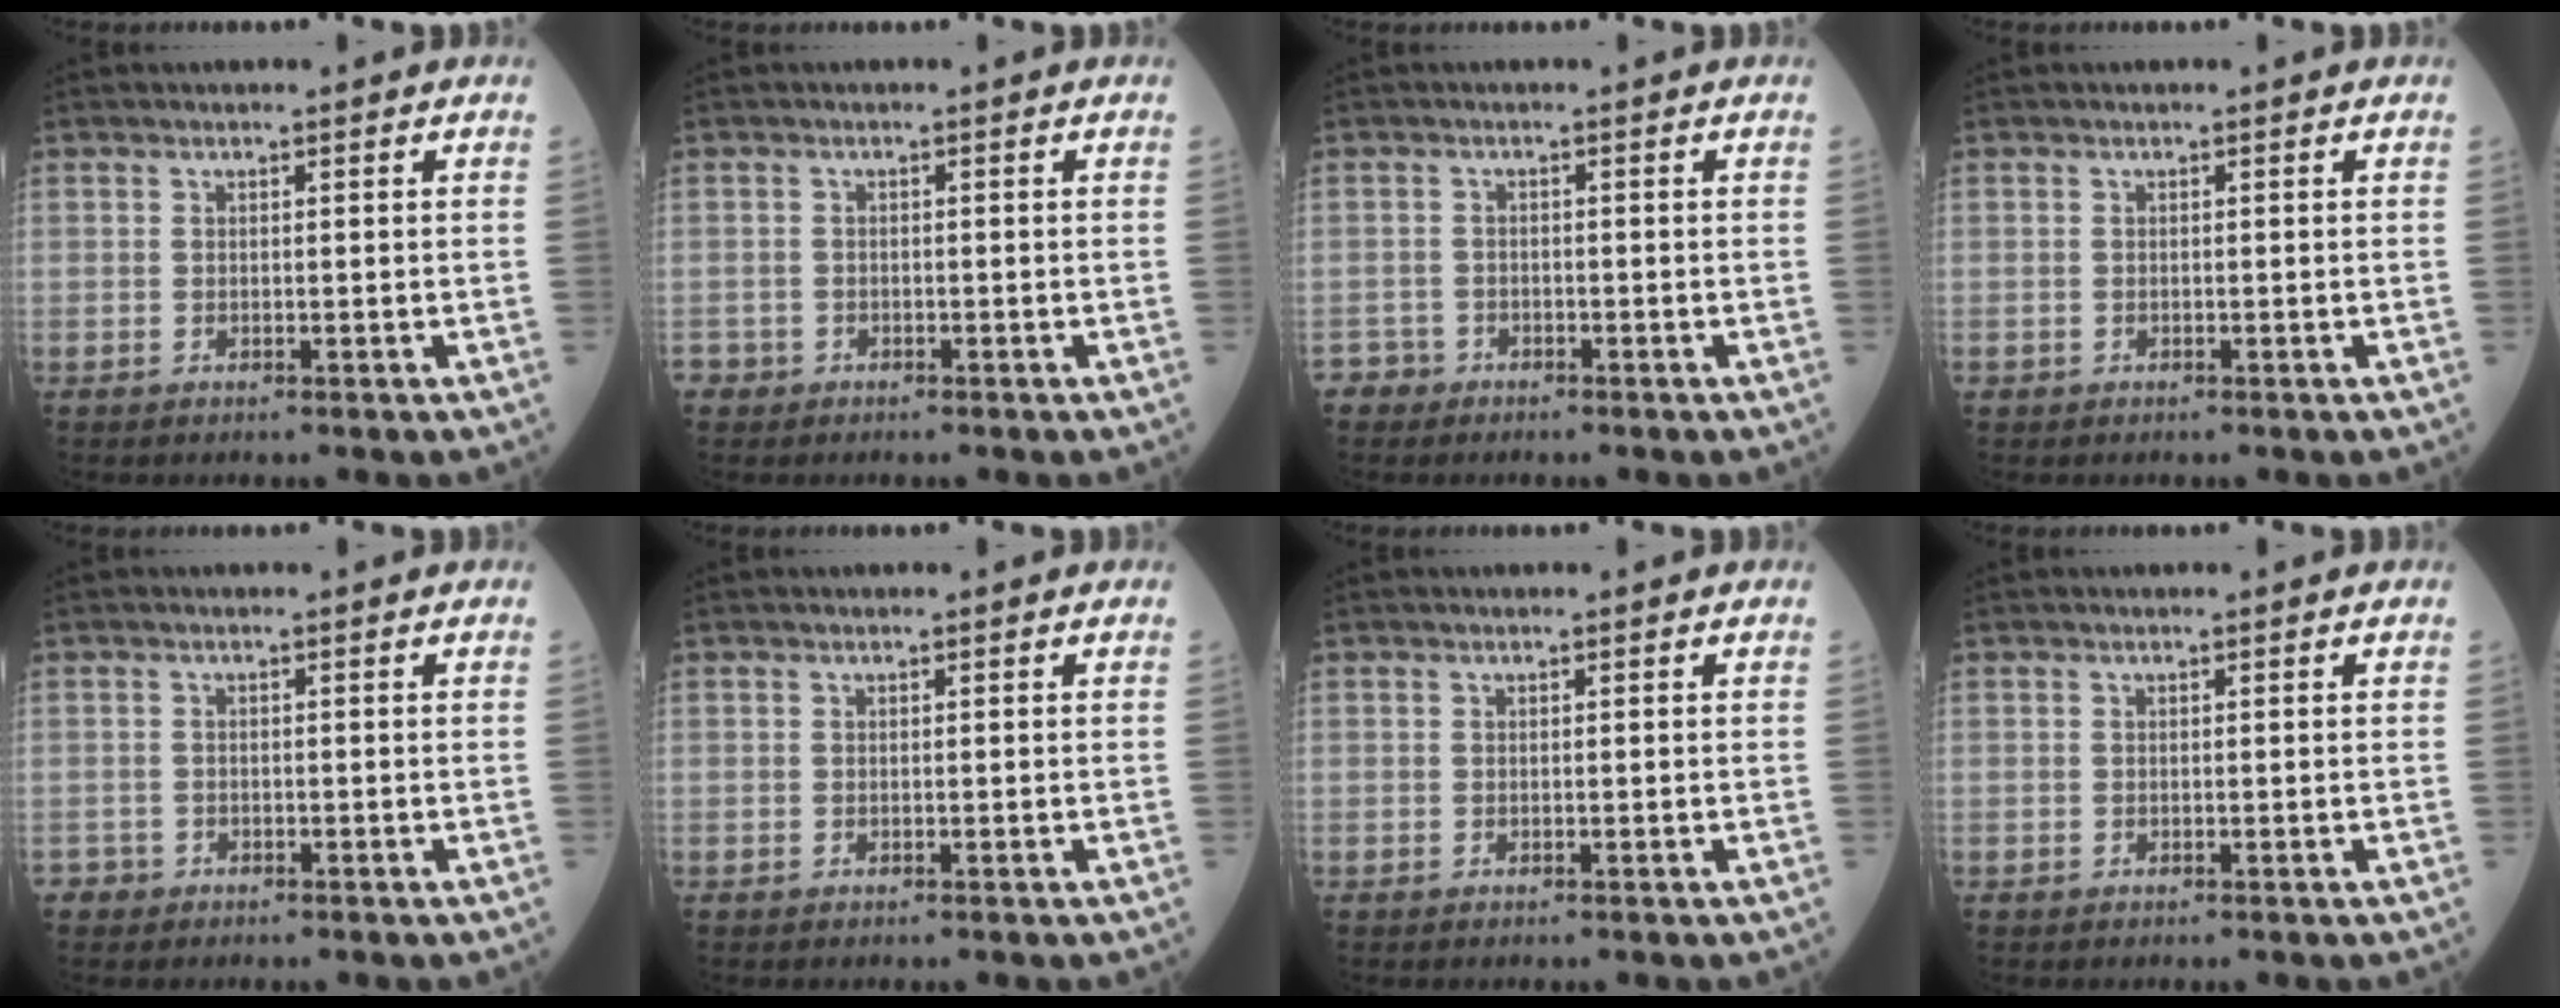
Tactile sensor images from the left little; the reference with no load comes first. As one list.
[{"total": 2.0, "force": [-1.3, 1.4, 0.1], "torque": [-0.012, 0.004, -0.025]}, {"total": 2.1, "force": [-1.5, 1.3, -0.6], "torque": [0.004, 0.006, -0.032]}, {"total": 0.0}, {"total": 1.4, "force": [-1.0, 1.0, -0.2], "torque": [-0.006, 0.005, -0.019]}, {"total": 0.0}, {"total": 0.0}, {"total": 0.0}]